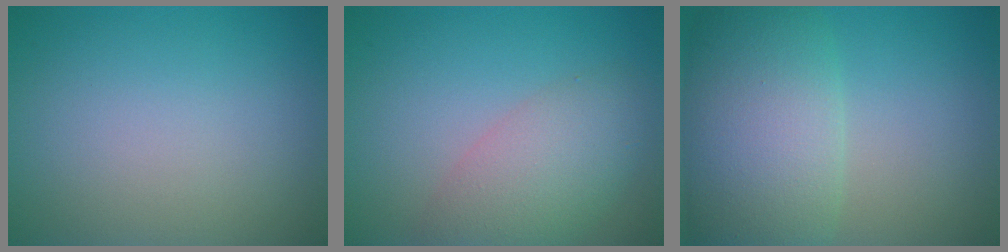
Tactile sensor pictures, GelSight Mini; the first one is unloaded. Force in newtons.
{"total": 4.9, "press": 4.9, "slide": 0.2}
{"total": 9.8, "press": 9.8, "slide": 0.5}